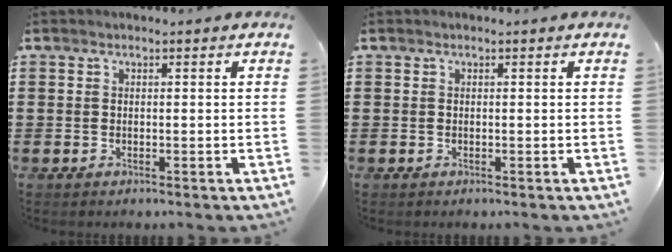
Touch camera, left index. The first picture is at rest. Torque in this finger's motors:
{"motor_torque": [0.00, 0.00, 0.00, 0.00]}